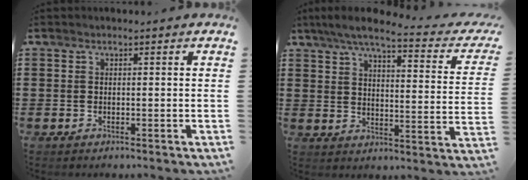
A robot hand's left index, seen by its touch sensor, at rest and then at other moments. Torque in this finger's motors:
{"motor_torque": [2.14, 0.00, 0.74, 0.06]}